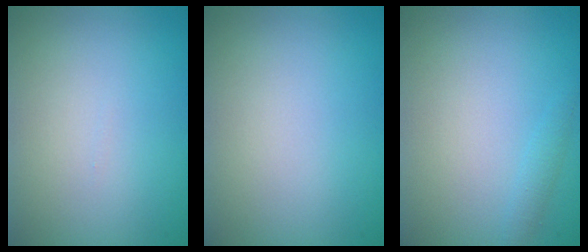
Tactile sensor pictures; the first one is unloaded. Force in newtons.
{"total": 0.0}
{"total": 0.9, "press": 0.9, "slide": 0.1}